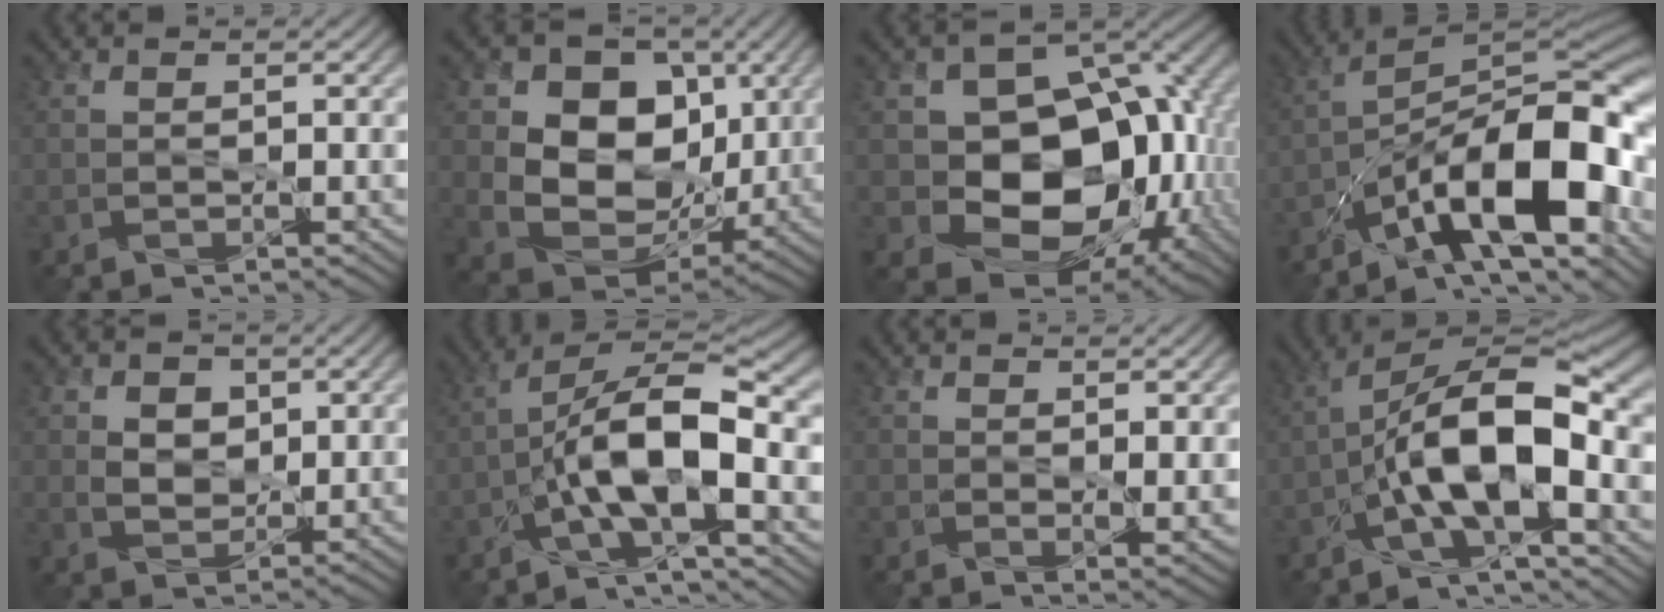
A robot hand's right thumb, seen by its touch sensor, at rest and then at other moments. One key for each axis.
{"total": 13.4, "fx": 2.8, "fy": 9.9, "fz": 8.5, "tx": -0.162, "ty": -0.001, "tz": 0.056}
{"total": 18.2, "fx": -0.8, "fy": 14.2, "fz": 11.3, "tx": -0.157, "ty": -0.035, "tz": 0.006}
{"total": 15.9, "fx": -8.3, "fy": 4.4, "fz": 12.9, "tx": -0.200, "ty": 0.008, "tz": -0.162}
{"total": 4.7, "fx": 1.6, "fy": 3.5, "fz": 2.7, "tx": -0.071, "ty": 0.010, "tz": 0.023}
{"total": 10.1, "fx": -3.5, "fy": 2.4, "fz": 9.2, "tx": -0.161, "ty": 0.023, "tz": -0.066}
{"total": 4.6, "fx": 1.3, "fy": 2.5, "fz": 3.6, "tx": -0.070, "ty": -0.012, "tz": 0.025}
{"total": 11.8, "fx": -3.3, "fy": 3.5, "fz": 10.7, "tx": -0.192, "ty": 0.016, "tz": -0.065}